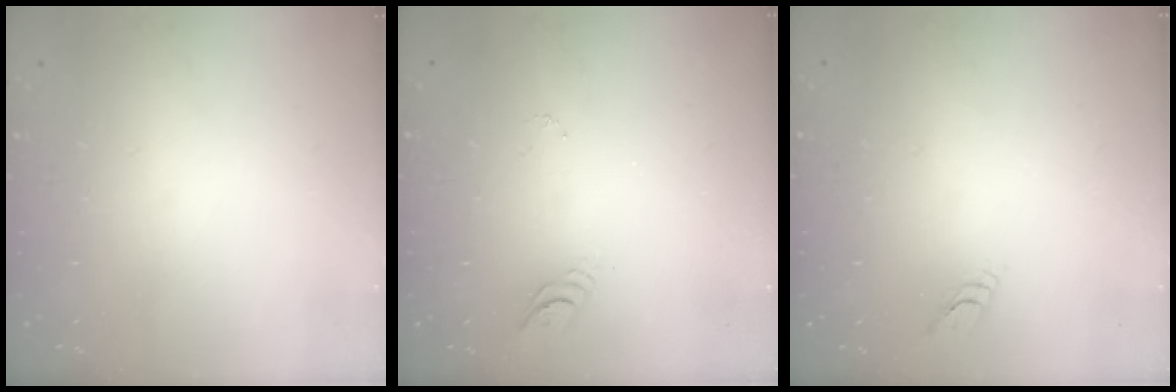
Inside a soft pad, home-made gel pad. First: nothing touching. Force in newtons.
{"total": 3.5, "press": 3.5, "slide": 0.5}
{"total": 2.6, "press": 2.6, "slide": 0.3}